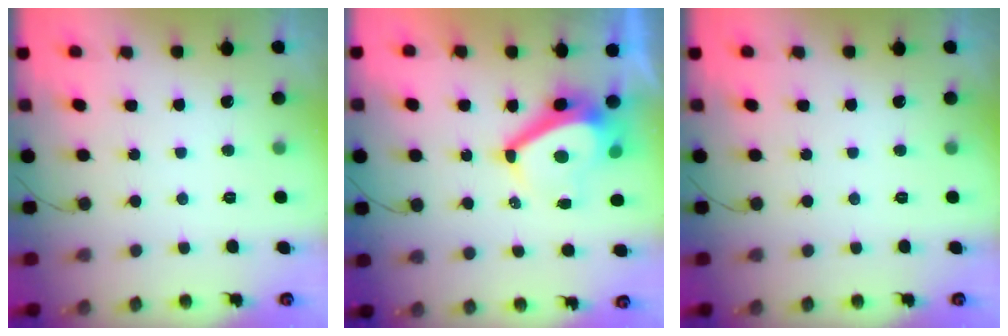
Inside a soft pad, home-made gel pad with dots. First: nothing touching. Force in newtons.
{"total": 9.6, "press": 9.6, "slide": 1.0}
{"total": 0.0}